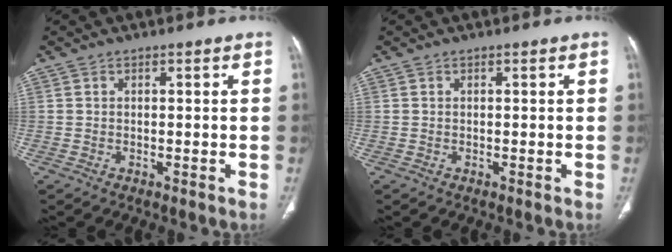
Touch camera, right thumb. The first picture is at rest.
{"total": 0.0}